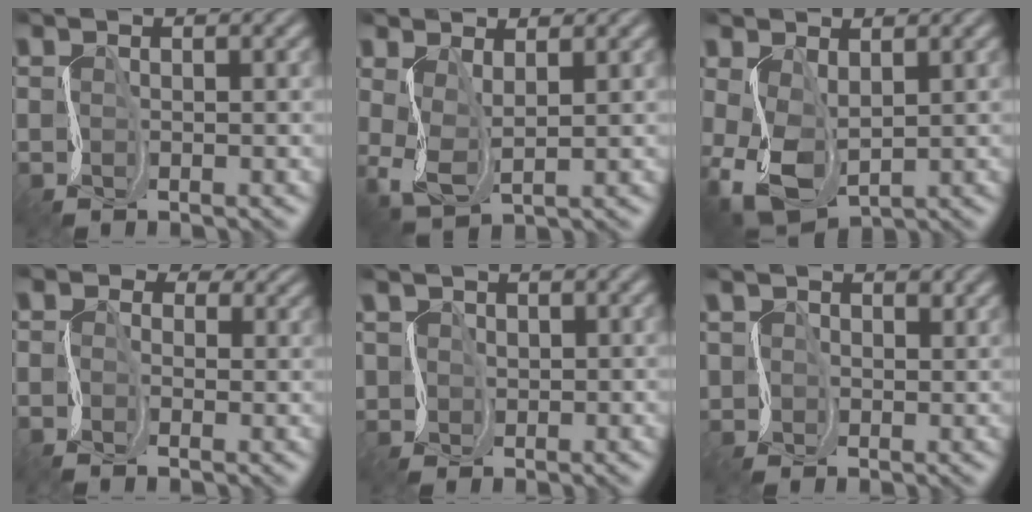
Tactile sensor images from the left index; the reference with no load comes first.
{"total": 2.0, "force": [0.4, 0.9, 1.8], "torque": [-0.065, -0.006, 0.015]}
{"total": 4.0, "force": [-0.9, 2.7, 2.8], "torque": [-0.092, -0.010, -0.006]}
{"total": 3.0, "force": [0.4, 2.7, 1.2], "torque": [-0.021, 0.008, -0.013]}
{"total": 1.3, "force": [0.0, 1.2, -0.5], "torque": [-0.006, 0.000, 0.006]}
{"total": 1.8, "force": [0.2, 1.7, -0.7], "torque": [-0.008, -0.001, 0.005]}